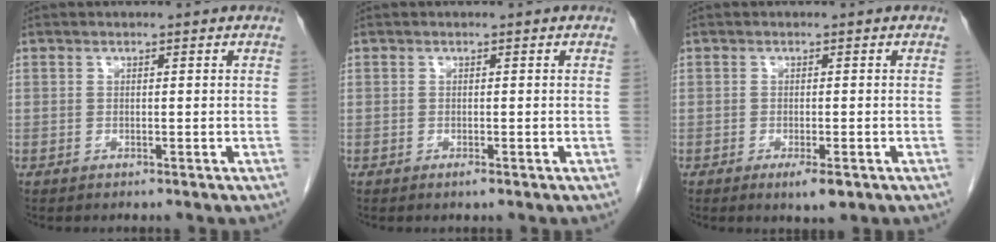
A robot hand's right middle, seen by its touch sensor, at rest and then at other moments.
{"total": 1.0, "force": [-0.6, 0.2, 0.8], "torque": [-0.016, -0.002, -0.009]}
{"total": 3.1, "force": [-1.6, 0.7, 2.6], "torque": [-0.038, -0.004, -0.021]}